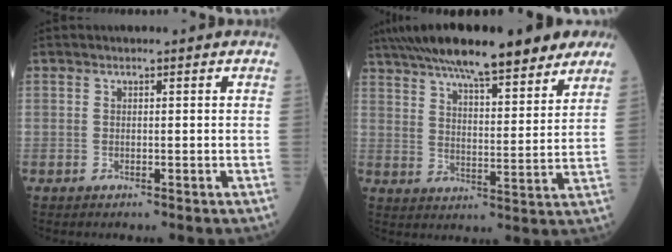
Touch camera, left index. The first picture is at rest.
{"total": 21.2, "force": [16.3, 4.1, 13.0], "torque": [-0.209, 0.035, 0.231]}